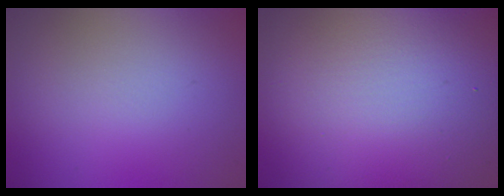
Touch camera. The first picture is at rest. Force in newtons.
{"total": 16.0, "press": 15.9, "slide": 0.8}